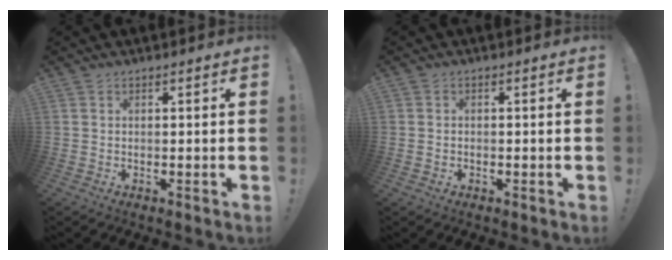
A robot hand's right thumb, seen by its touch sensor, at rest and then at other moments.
{"total": 1.0, "force": [-0.7, 0.7, 0.3], "torque": [-0.011, 0.005, -0.012]}